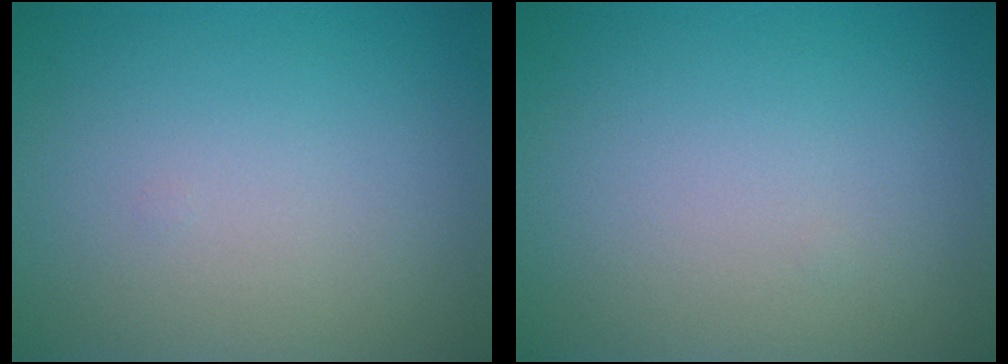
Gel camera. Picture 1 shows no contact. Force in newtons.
{"total": 0.0}